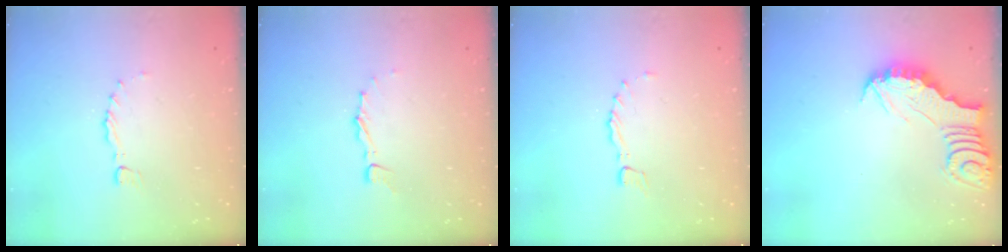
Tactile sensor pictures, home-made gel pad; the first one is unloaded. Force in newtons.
{"total": 3.4, "press": 3.4, "slide": 0.3}
{"total": 0.0}
{"total": 3.1, "press": 3.1, "slide": 0.2}